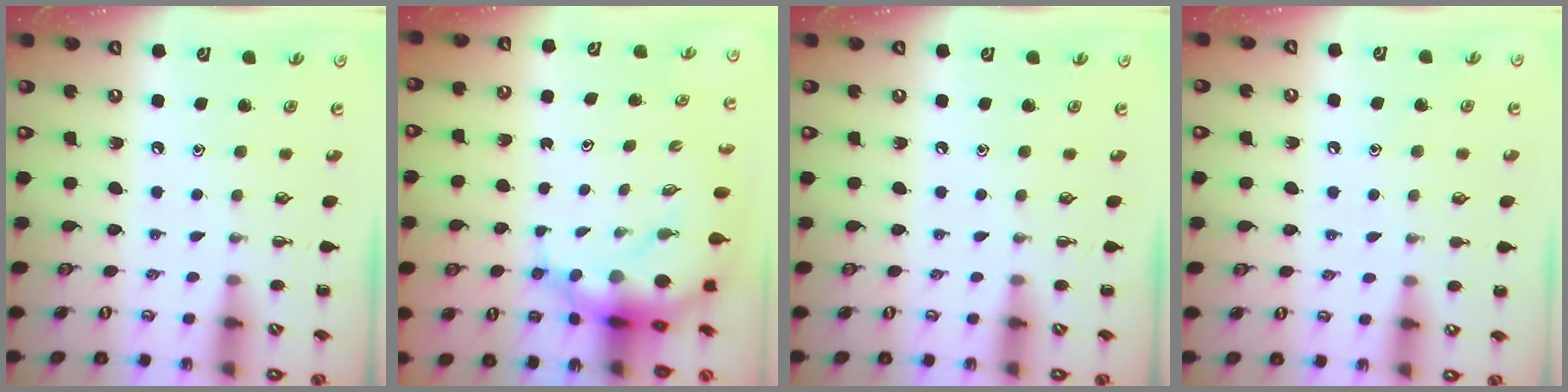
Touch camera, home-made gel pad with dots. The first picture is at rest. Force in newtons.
{"total": 9.1, "press": 8.8, "slide": 2.4}
{"total": 0.0}
{"total": 6.2, "press": 5.9, "slide": 2.0}